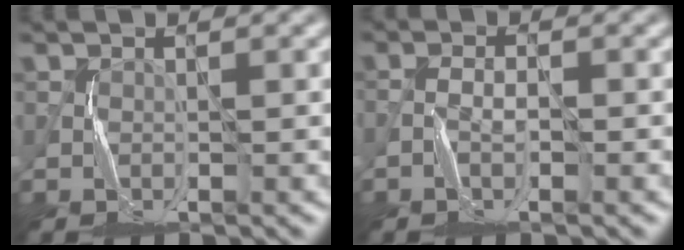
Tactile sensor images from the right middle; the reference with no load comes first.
{"total": 1.7, "force": [-0.7, 0.4, 1.4], "torque": [-0.032, 0.005, -0.017]}